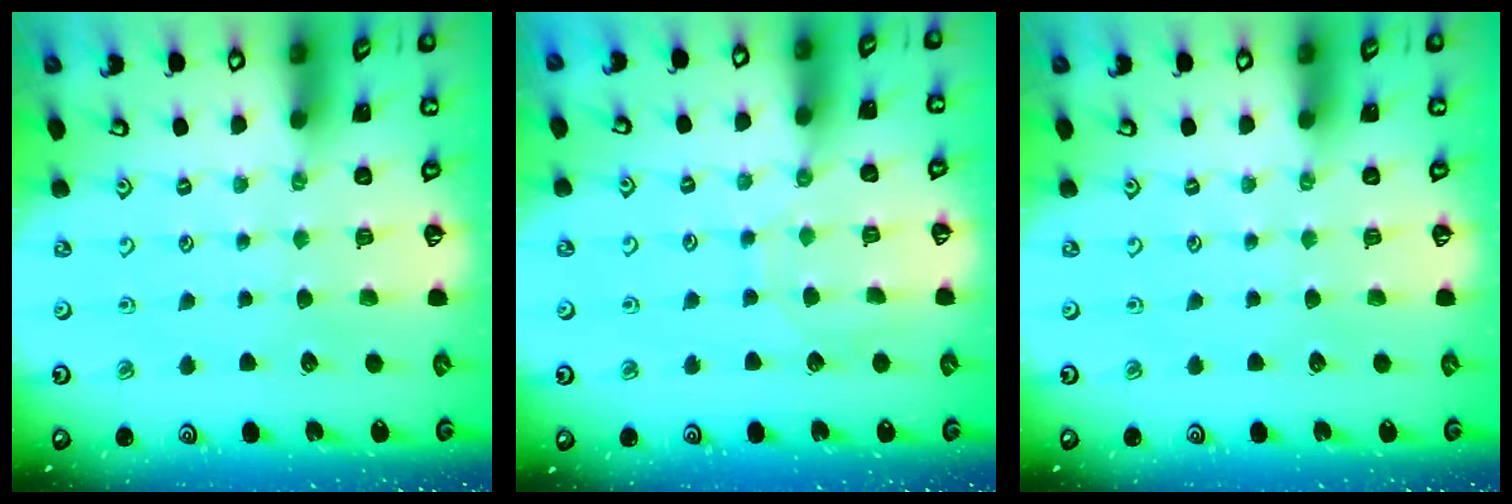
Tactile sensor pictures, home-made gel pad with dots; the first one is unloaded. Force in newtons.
{"total": 6.3, "press": 6.3, "slide": 0.6}
{"total": 0.0}